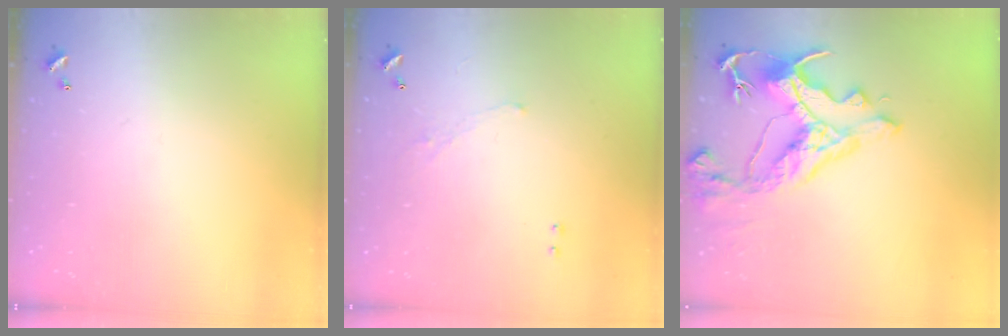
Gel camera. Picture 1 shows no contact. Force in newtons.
{"total": 0.8, "press": 0.6, "slide": 0.5}
{"total": 10.7, "press": 10.5, "slide": 2.2}